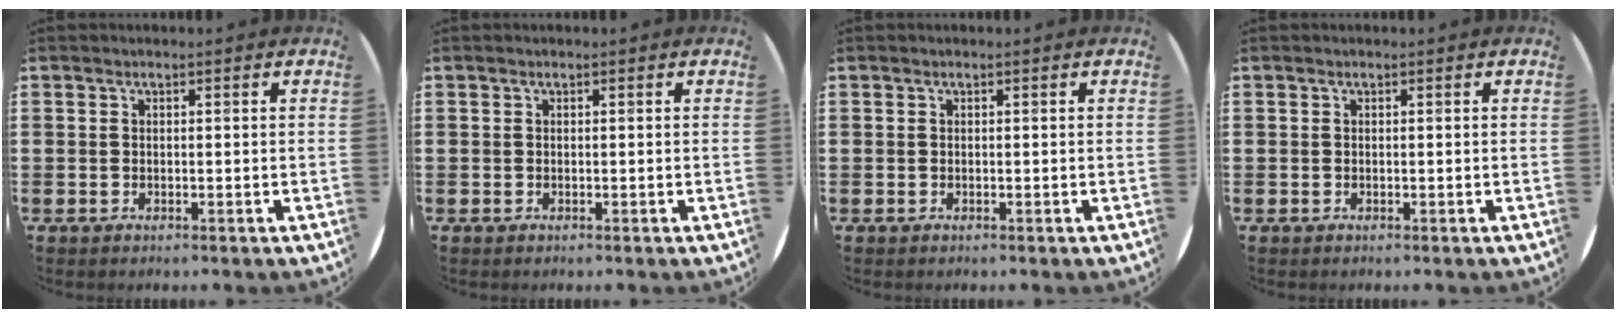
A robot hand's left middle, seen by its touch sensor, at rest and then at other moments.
{"total": 0.0}
{"total": 0.0}
{"total": 0.0}